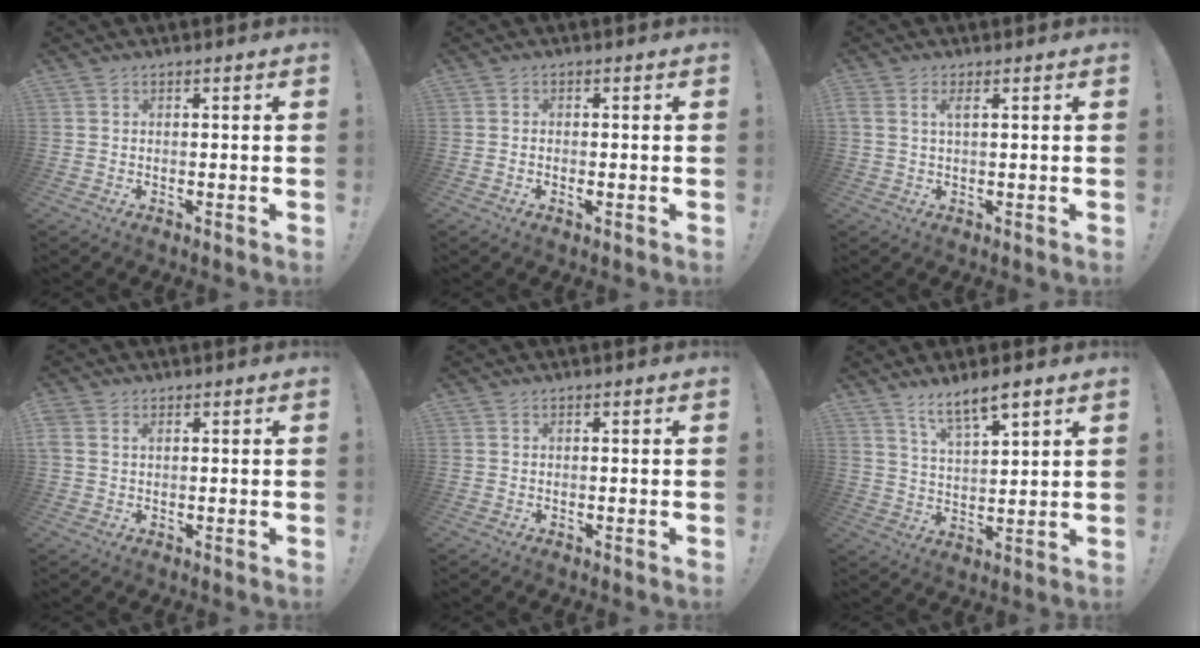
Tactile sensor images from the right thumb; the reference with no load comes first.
{"total": 1.0, "force": [-0.6, 0.5, 0.6], "torque": [-0.016, 0.004, -0.009]}
{"total": 2.0, "force": [1.2, 0.6, 1.5], "torque": [-0.026, -0.002, 0.022]}
{"total": 1.4, "force": [0.7, 0.9, 0.8], "torque": [-0.020, 0.004, 0.013]}
{"total": 0.0}
{"total": 8.3, "force": [6.4, 1.9, 4.9], "torque": [-0.076, -0.038, 0.112]}